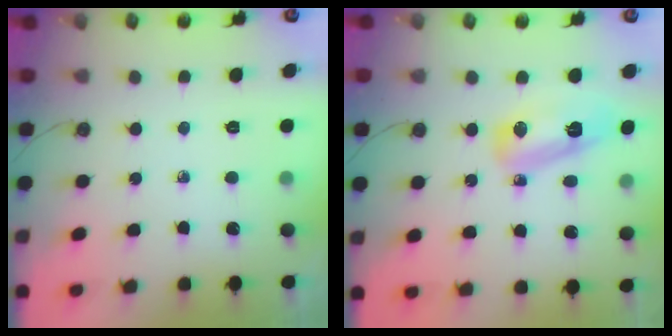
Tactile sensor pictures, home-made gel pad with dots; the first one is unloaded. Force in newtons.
{"total": 9.4, "press": 9.0, "slide": 2.7}